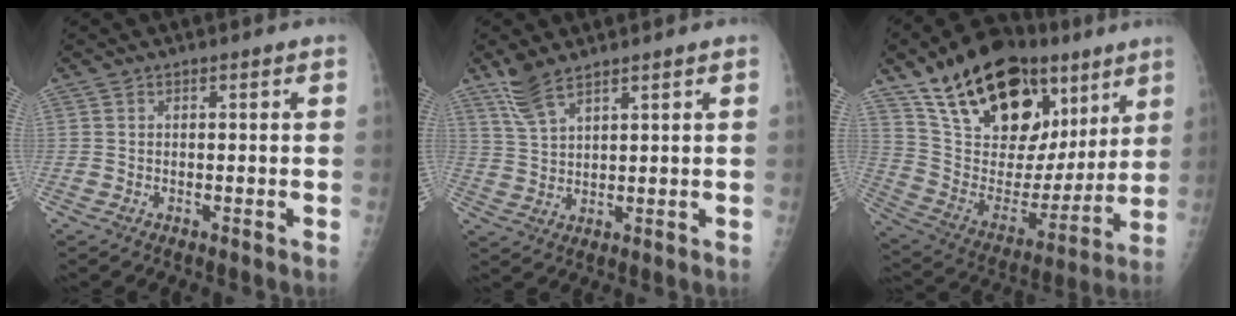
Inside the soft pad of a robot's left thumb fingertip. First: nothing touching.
{"total": 5.5, "force": [4.2, 1.5, 3.1], "torque": [-0.065, -0.011, 0.093]}
{"total": 28.8, "force": [15.6, 15.9, 18.2], "torque": [-0.260, -0.012, 0.272]}